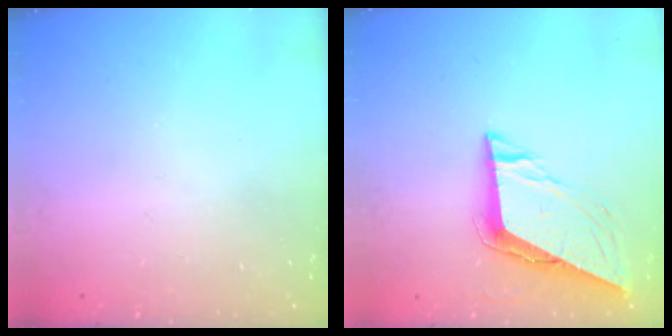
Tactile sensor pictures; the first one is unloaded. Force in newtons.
{"total": 8.1, "press": 8.1, "slide": 0.3}